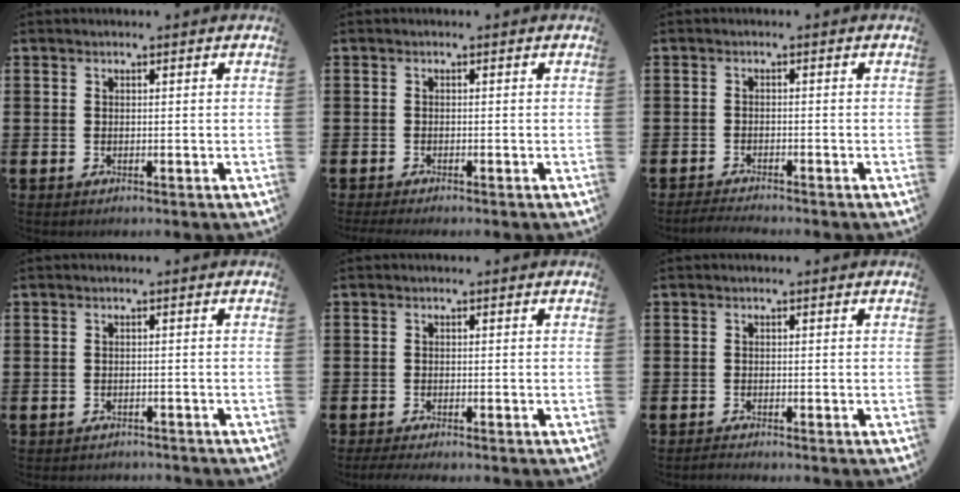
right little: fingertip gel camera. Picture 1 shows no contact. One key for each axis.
{"total": 0.7, "fx": -0.6, "fy": 0.0, "fz": 0.3, "tx": -0.006, "ty": -0.003, "tz": -0.012}
{"total": 1.4, "fx": -1.4, "fy": 0.0, "fz": 0.3, "tx": -0.008, "ty": 0.003, "tz": -0.027}
{"total": 0.9, "fx": -0.9, "fy": 0.1, "fz": -0.1, "tx": -0.003, "ty": 0.001, "tz": -0.019}
{"total": 1.0, "fx": -0.8, "fy": 0.1, "fz": 0.6, "tx": -0.011, "ty": -0.002, "tz": -0.016}
{"total": 0.7, "fx": -0.7, "fy": 0.0, "fz": 0.2, "tx": -0.005, "ty": -0.002, "tz": -0.014}